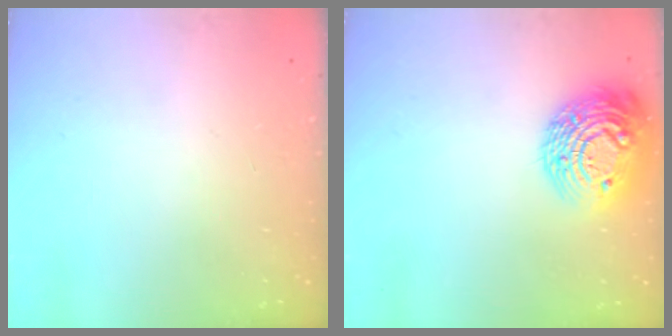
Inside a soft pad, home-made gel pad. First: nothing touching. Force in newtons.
{"total": 17.9, "press": 17.8, "slide": 1.1}